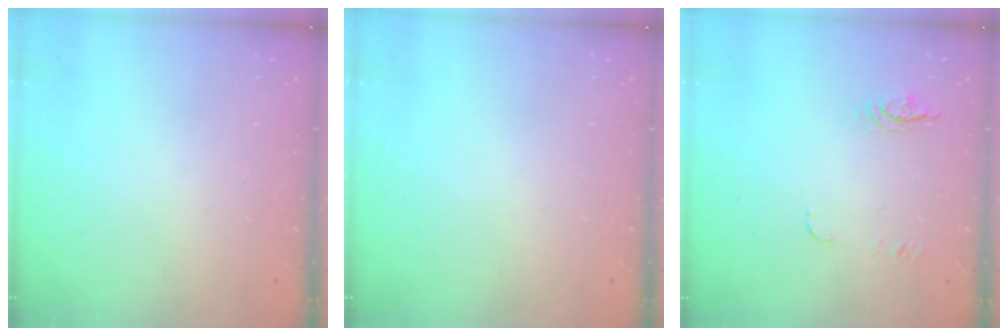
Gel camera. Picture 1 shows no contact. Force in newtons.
{"total": 0.0}
{"total": 6.0, "press": 6.0, "slide": 0.4}